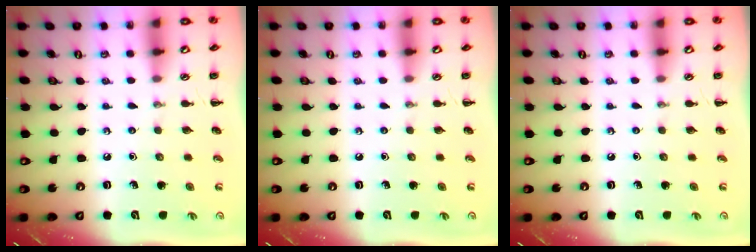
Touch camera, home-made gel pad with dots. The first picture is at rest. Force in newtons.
{"total": 0.0}
{"total": 0.0}